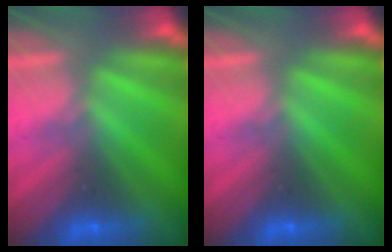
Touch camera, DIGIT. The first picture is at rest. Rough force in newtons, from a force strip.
{"total": 0.0}